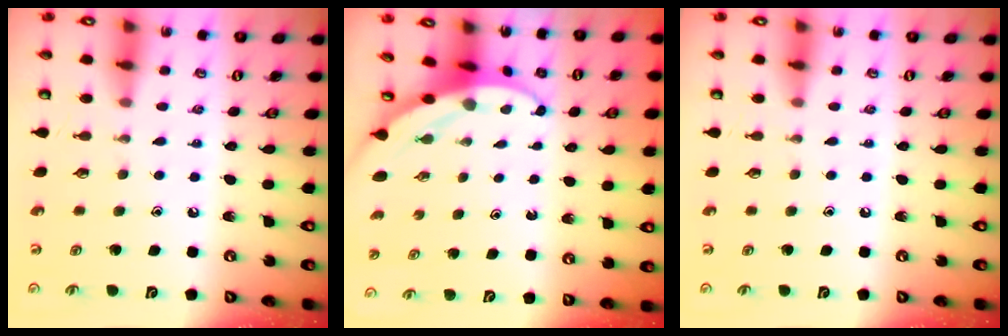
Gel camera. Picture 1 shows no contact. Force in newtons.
{"total": 3.8, "press": 3.7, "slide": 0.4}
{"total": 0.0}